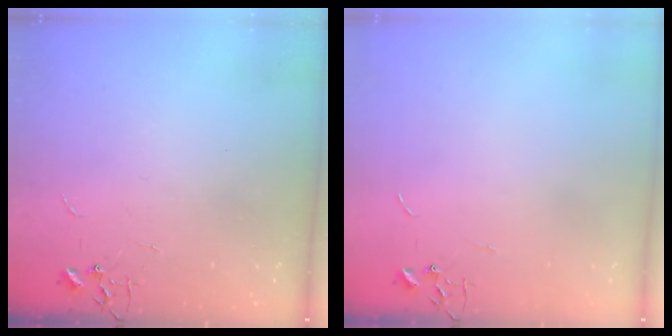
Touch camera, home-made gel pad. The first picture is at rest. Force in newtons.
{"total": 0.0}